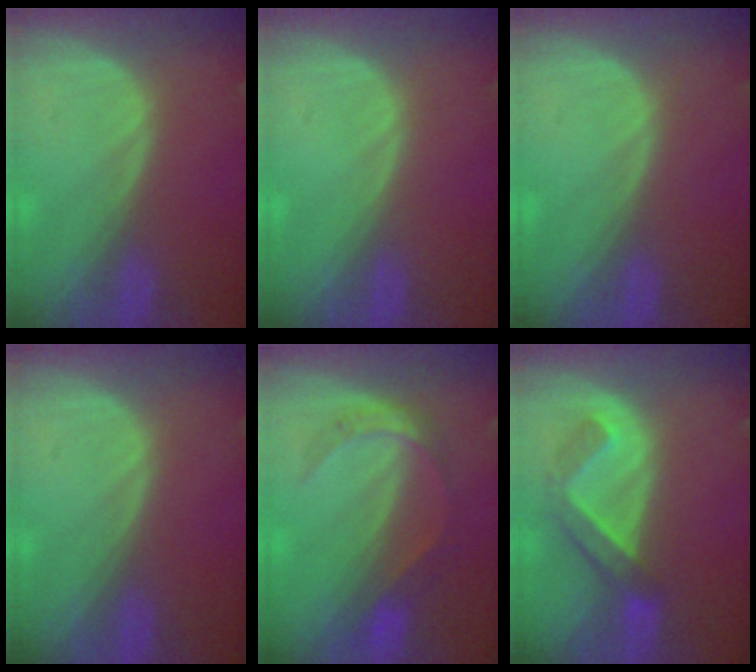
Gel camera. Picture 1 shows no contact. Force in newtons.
{"total": 0.0}
{"total": 0.0}
{"total": 0.0}
{"total": 5.3, "press": 5.0, "slide": 1.7}
{"total": 5.1, "press": 5.1, "slide": 0.6}